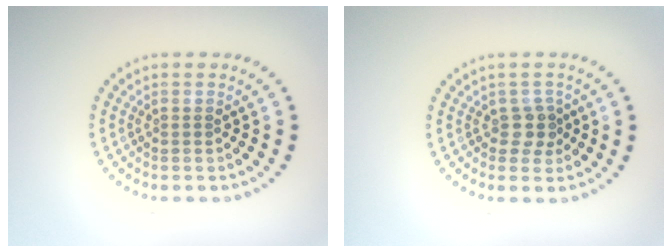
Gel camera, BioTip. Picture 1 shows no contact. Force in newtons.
{"total": 1.9, "press": 1.5, "slide": 1.1}